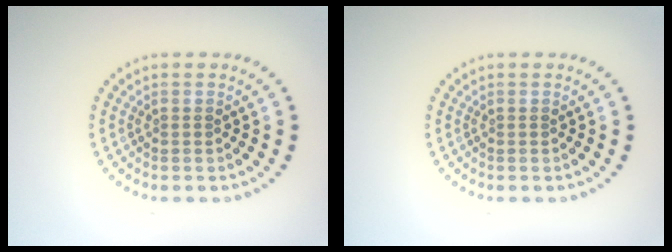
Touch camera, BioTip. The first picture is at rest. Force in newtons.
{"total": 0.0}